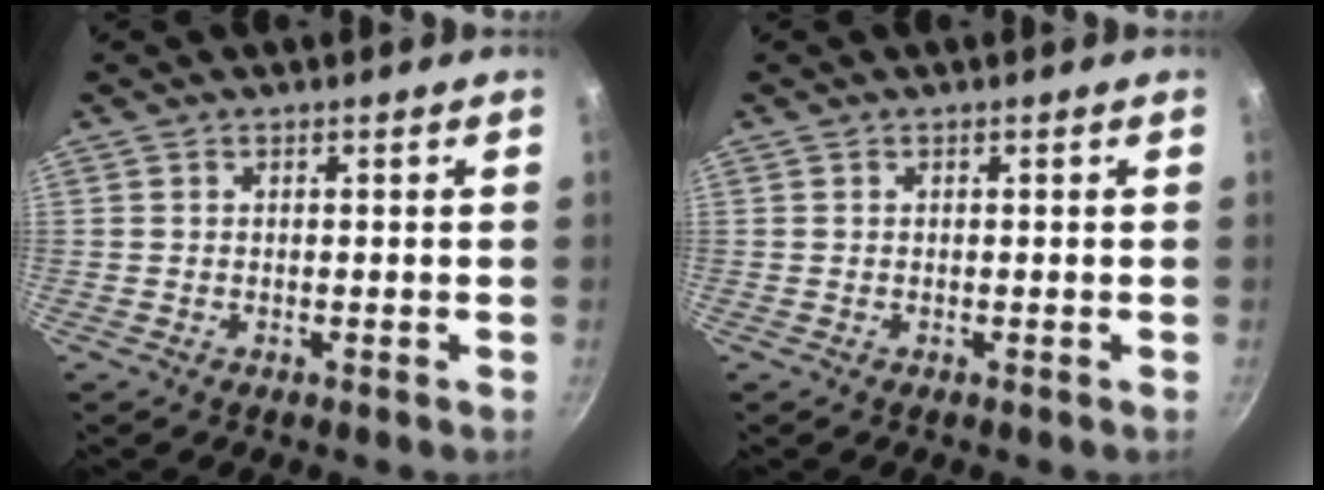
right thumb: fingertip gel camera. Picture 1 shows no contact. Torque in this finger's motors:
{"motor_torque": [-0.04, -0.03, 0.05, 0.04, 0.00]}